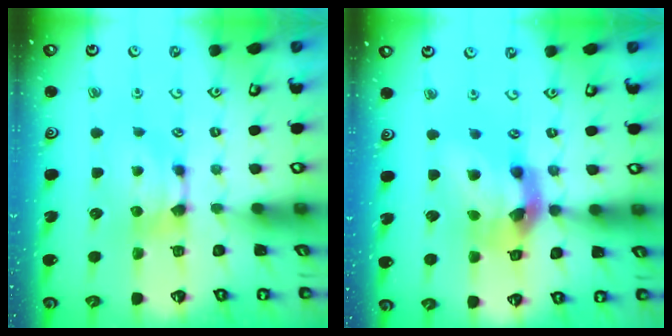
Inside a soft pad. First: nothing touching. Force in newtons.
{"total": 8.8, "press": 8.4, "slide": 2.7}